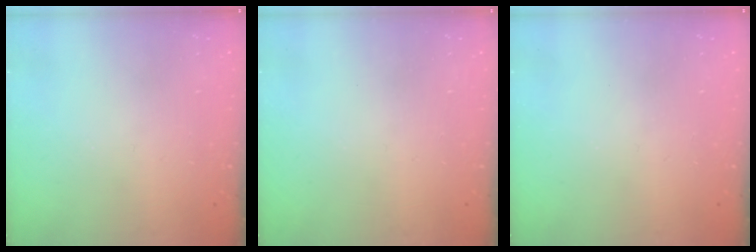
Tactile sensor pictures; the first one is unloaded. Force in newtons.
{"total": 0.0}
{"total": 0.0}